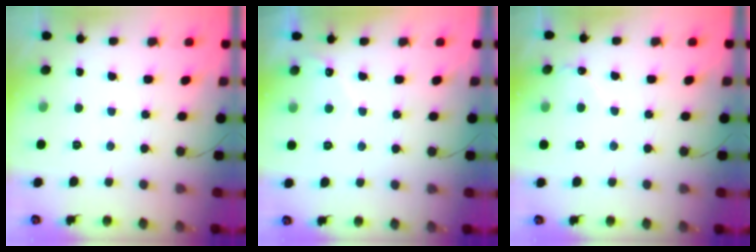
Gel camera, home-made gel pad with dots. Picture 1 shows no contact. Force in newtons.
{"total": 2.9, "press": 2.9, "slide": 0.1}
{"total": 2.7, "press": 2.7, "slide": 0.2}